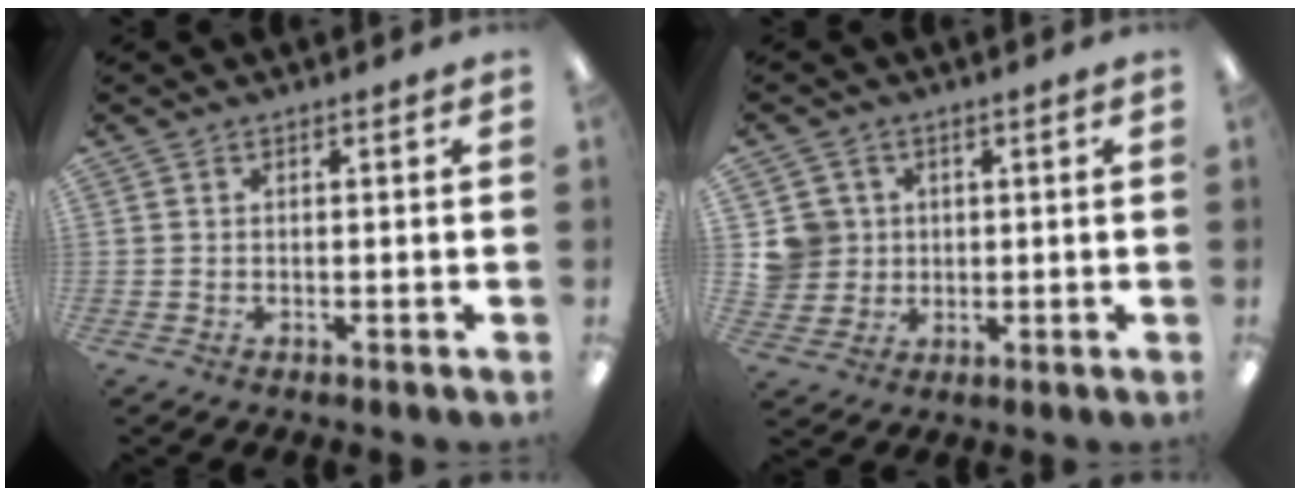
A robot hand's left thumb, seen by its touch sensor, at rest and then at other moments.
{"total": 6.6, "force": [1.6, 6.4, 0.6], "torque": [-0.020, 0.007, 0.036]}